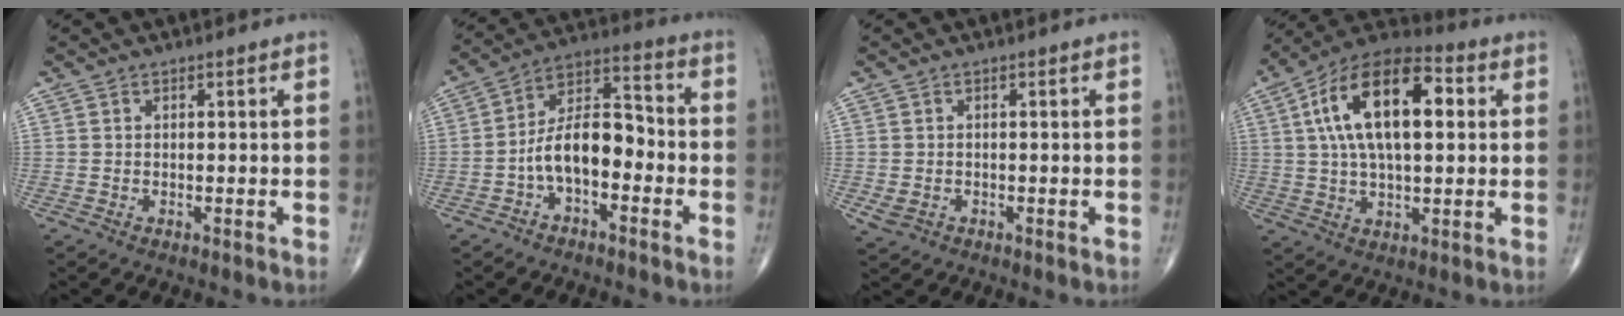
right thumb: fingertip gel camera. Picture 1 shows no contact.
{"total": 11.2, "force": [-3.2, 6.0, 8.9], "torque": [-0.139, 0.050, -0.066]}
{"total": 2.3, "force": [-0.5, 1.8, 1.2], "torque": [-0.025, 0.000, -0.003]}
{"total": 19.2, "force": [4.1, 9.3, 16.3], "torque": [-0.272, 0.024, 0.058]}